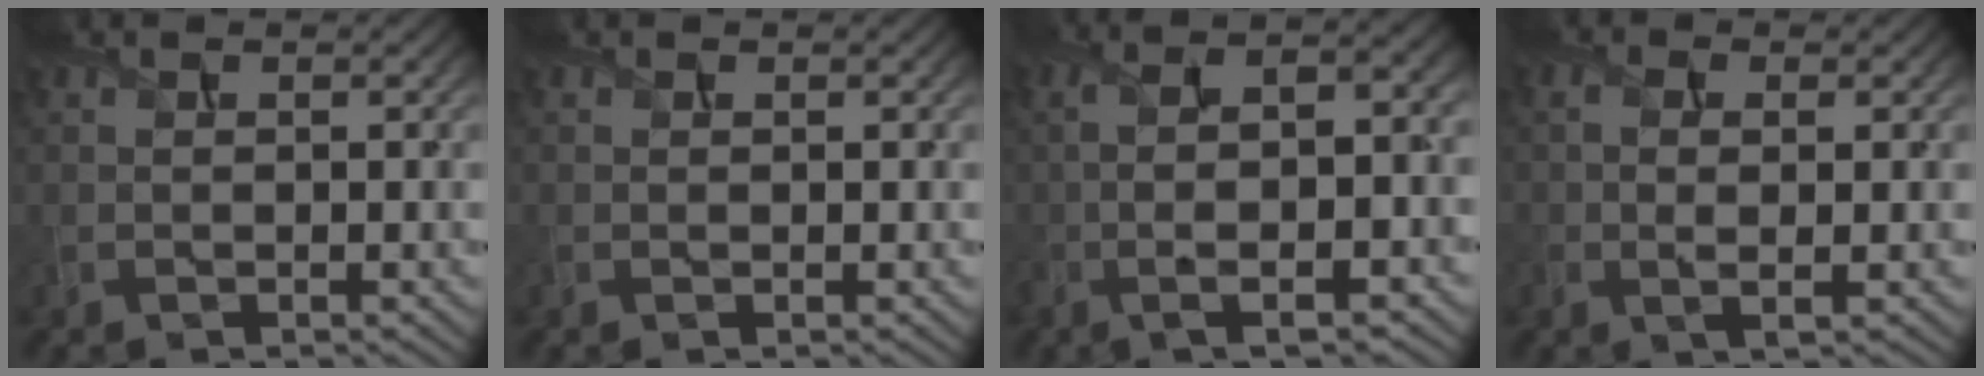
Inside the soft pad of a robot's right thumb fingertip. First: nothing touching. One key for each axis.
{"total": 0.0}
{"total": 9.9, "fx": -1.5, "fy": 3.3, "fz": 9.3, "tx": -0.174, "ty": 0.001, "tz": -0.023}
{"total": 2.6, "fx": -0.1, "fy": 1.3, "fz": 2.3, "tx": -0.052, "ty": -0.006, "tz": 0.002}